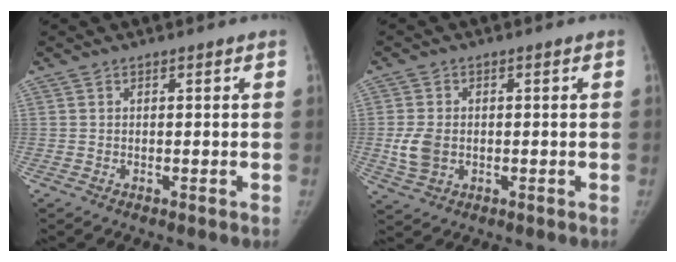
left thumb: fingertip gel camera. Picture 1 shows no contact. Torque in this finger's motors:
{"motor_torque": [-0.07, 0.08, 0.56, -0.43, 0.03]}